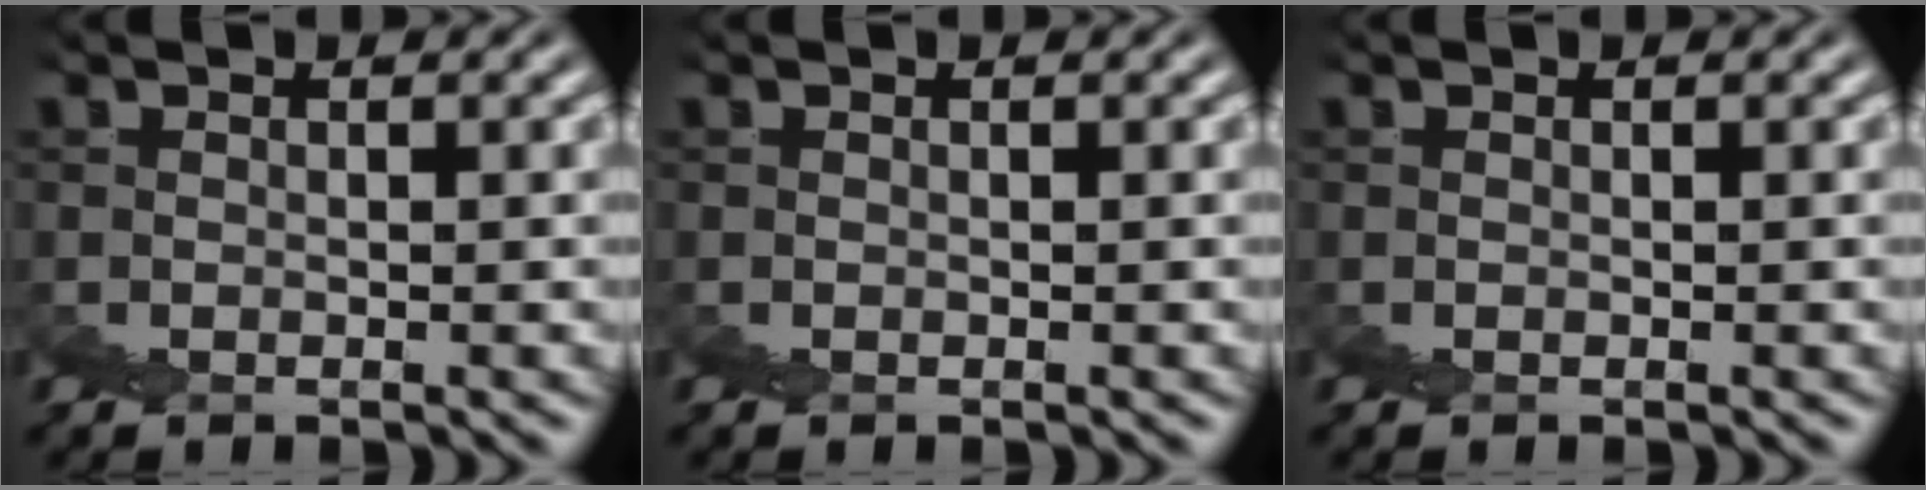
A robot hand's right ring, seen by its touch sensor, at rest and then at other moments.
{"total": 0.0}
{"total": 0.0}